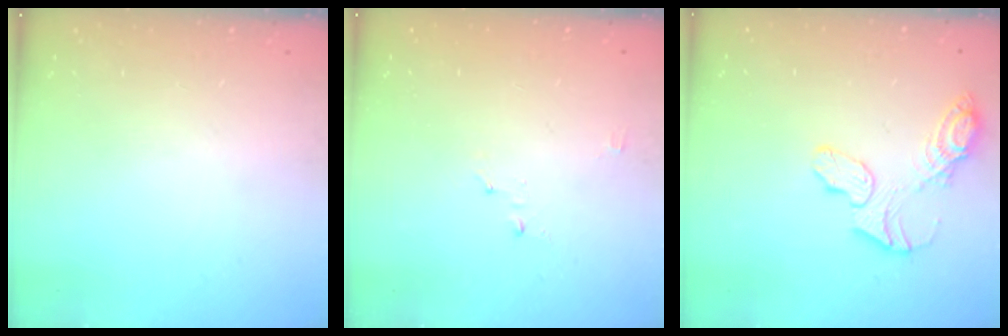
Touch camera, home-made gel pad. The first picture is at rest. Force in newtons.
{"total": 2.5, "press": 2.5, "slide": 0.3}
{"total": 10.3, "press": 10.2, "slide": 1.0}